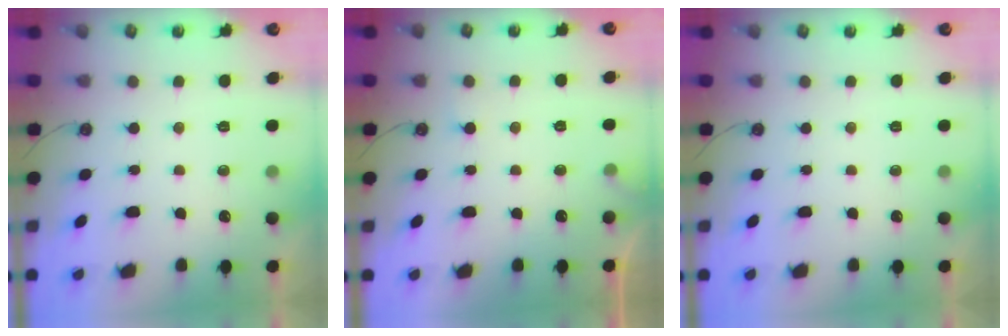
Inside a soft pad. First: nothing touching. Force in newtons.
{"total": 6.0, "press": 6.0, "slide": 0.3}
{"total": 0.0}